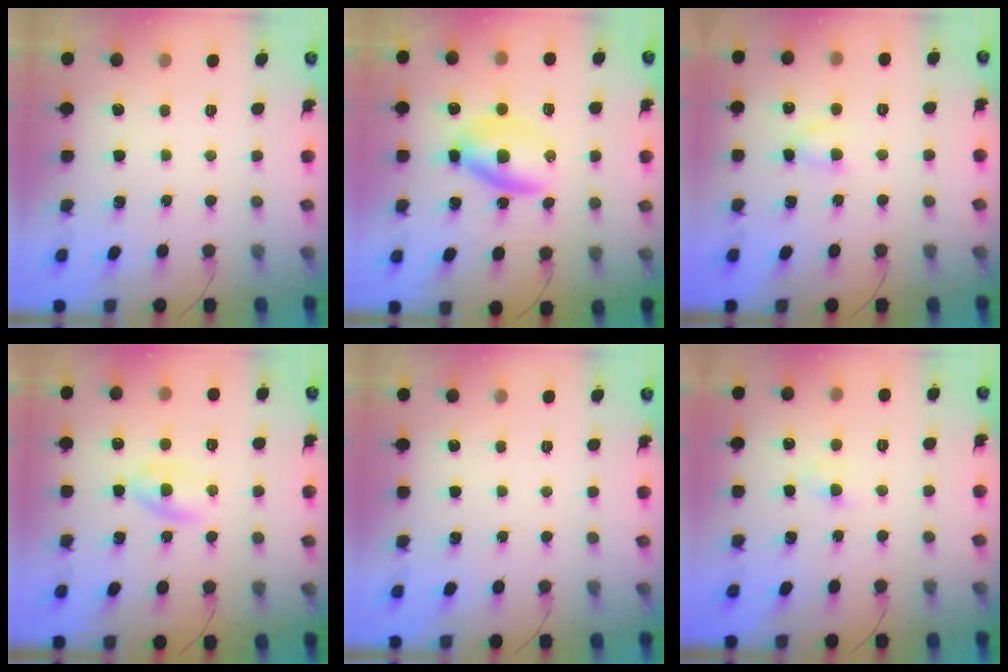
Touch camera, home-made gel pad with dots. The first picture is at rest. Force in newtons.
{"total": 6.7, "press": 6.7, "slide": 0.5}
{"total": 3.0, "press": 2.7, "slide": 1.2}
{"total": 2.3, "press": 2.1, "slide": 1.0}
{"total": 0.0}
{"total": 1.9, "press": 1.8, "slide": 0.8}